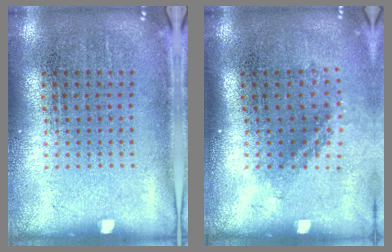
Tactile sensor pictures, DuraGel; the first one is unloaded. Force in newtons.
{"total": 1.4, "press": 1.0, "slide": 1.0}